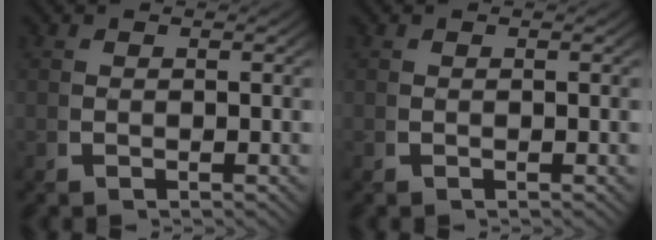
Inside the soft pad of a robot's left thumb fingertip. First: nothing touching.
{"total": 0.0}